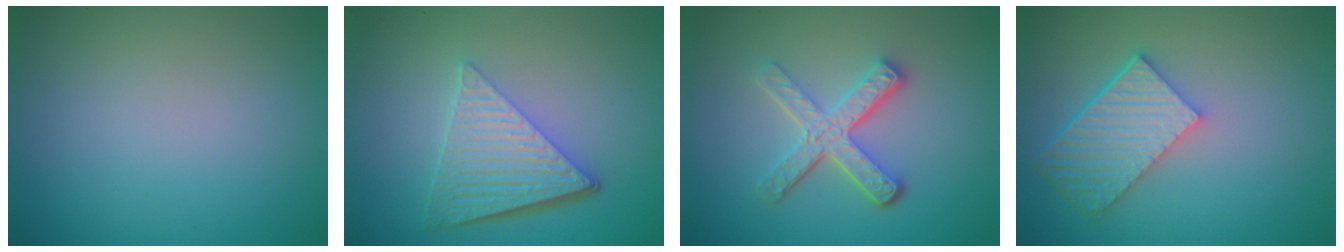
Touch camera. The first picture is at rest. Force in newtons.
{"total": 6.5, "press": 4.4, "slide": 4.8}
{"total": 4.7, "press": 3.5, "slide": 3.2}
{"total": 5.7, "press": 4.3, "slide": 3.8}